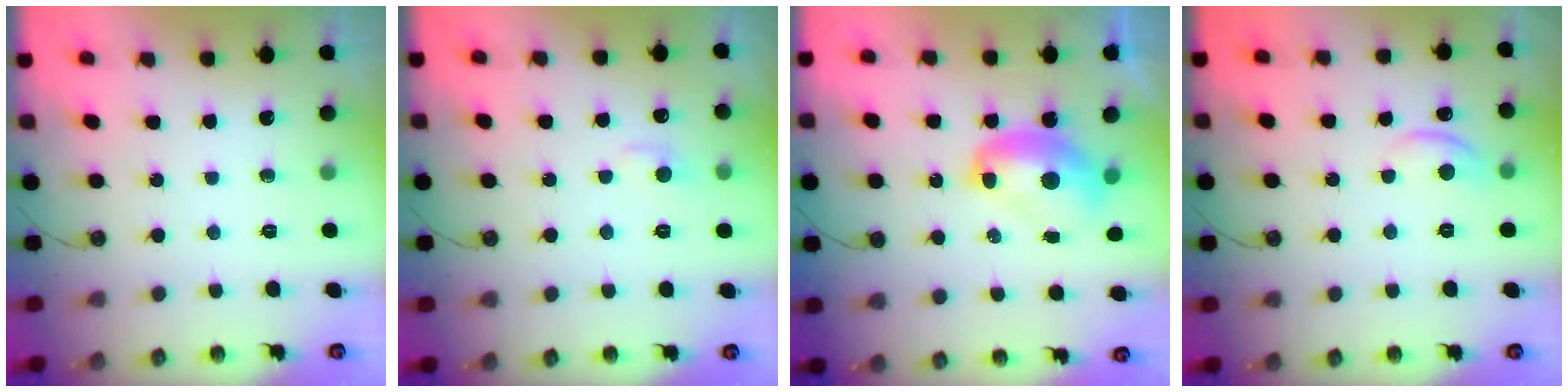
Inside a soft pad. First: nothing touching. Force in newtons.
{"total": 1.9, "press": 1.8, "slide": 0.6}
{"total": 3.7, "press": 3.7, "slide": 0.3}
{"total": 3.7, "press": 3.6, "slide": 0.5}